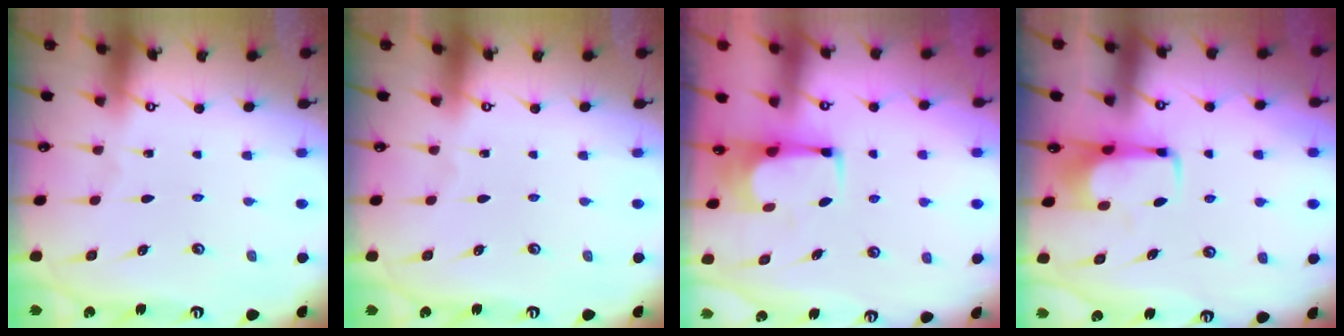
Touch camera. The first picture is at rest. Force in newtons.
{"total": 0.0}
{"total": 1.8, "press": 1.7, "slide": 0.3}
{"total": 6.9, "press": 6.9, "slide": 0.9}